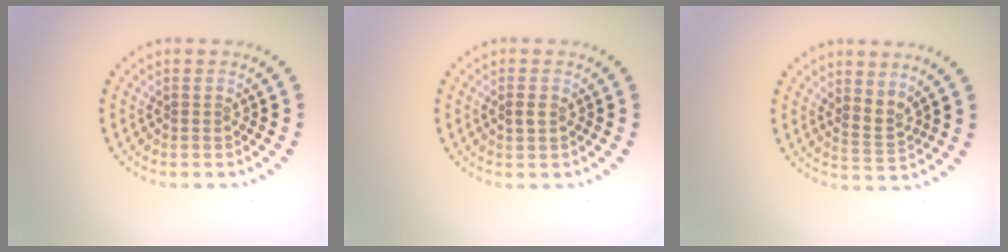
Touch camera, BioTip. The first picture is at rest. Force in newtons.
{"total": 1.0, "press": 1.0, "slide": 0.1}
{"total": 2.1, "press": 1.4, "slide": 1.6}